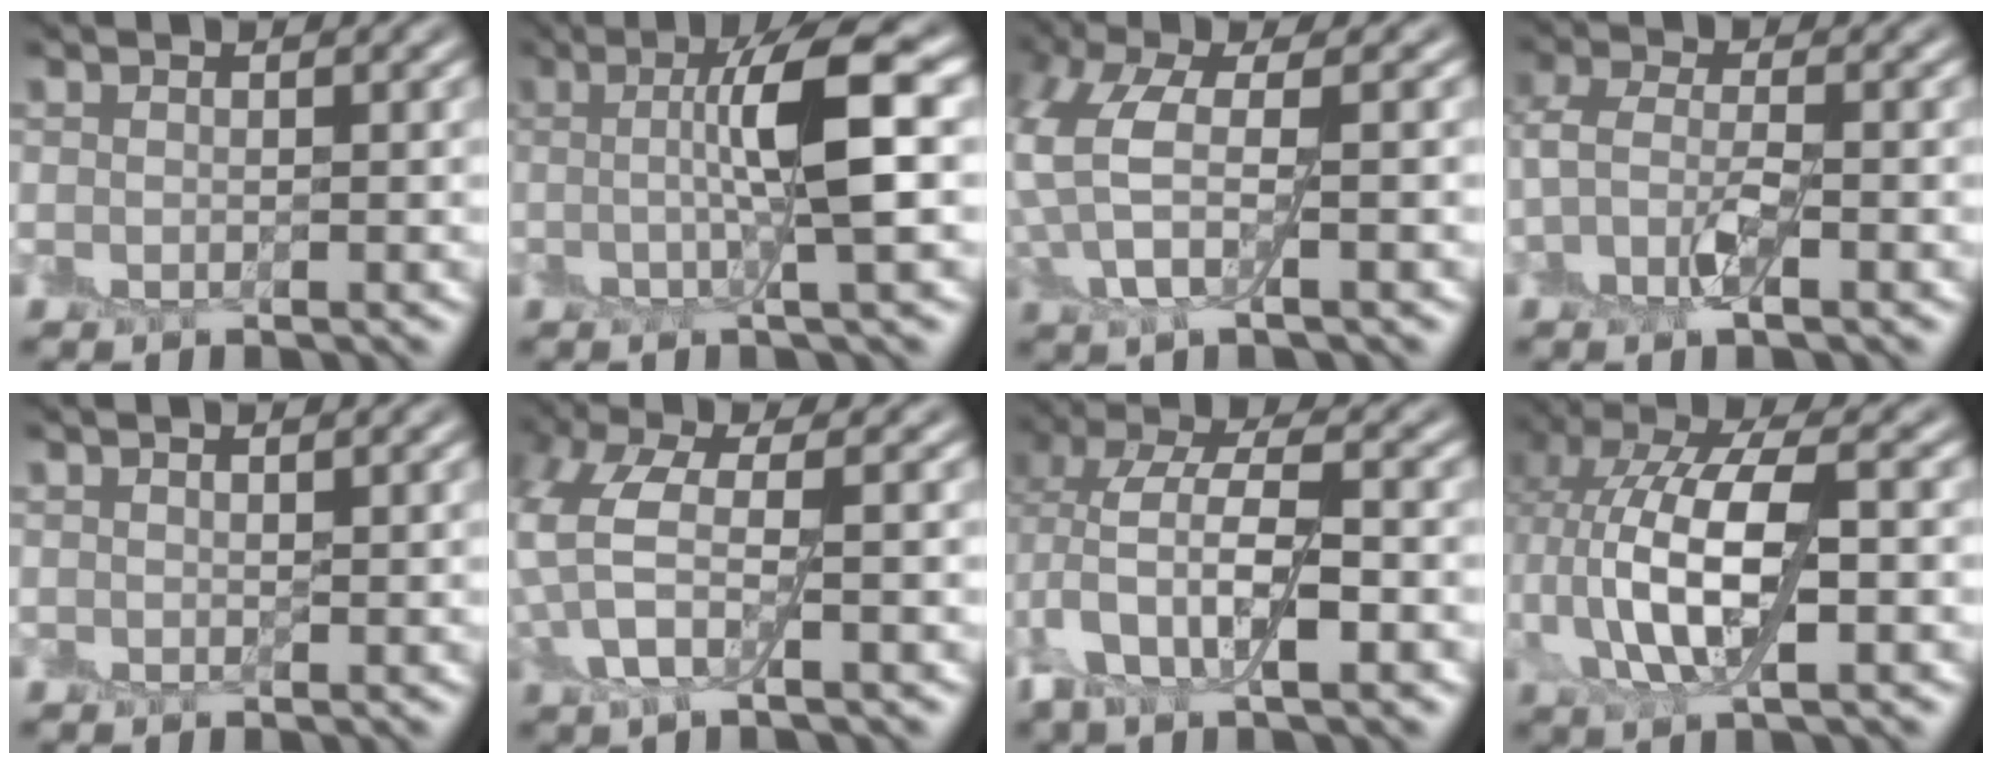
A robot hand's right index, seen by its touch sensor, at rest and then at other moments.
{"total": 6.8, "force": [0.7, 1.0, 6.7], "torque": [-0.109, 0.012, 0.009]}
{"total": 5.7, "force": [1.1, 2.2, 5.1], "torque": [-0.123, 0.006, 0.020]}
{"total": 3.1, "force": [-0.9, 1.3, 2.7], "torque": [-0.067, 0.010, -0.024]}
{"total": 0.7, "force": [0.6, -0.3, -0.4], "torque": [0.010, 0.001, 0.012]}
{"total": 5.4, "force": [0.5, 2.2, 4.9], "torque": [-0.118, 0.008, 0.006]}
{"total": 7.0, "force": [-0.4, 3.3, 6.2], "torque": [-0.124, 0.012, -0.014]}
{"total": 8.9, "force": [0.7, 3.8, 8.0], "torque": [-0.156, 0.019, 0.012]}